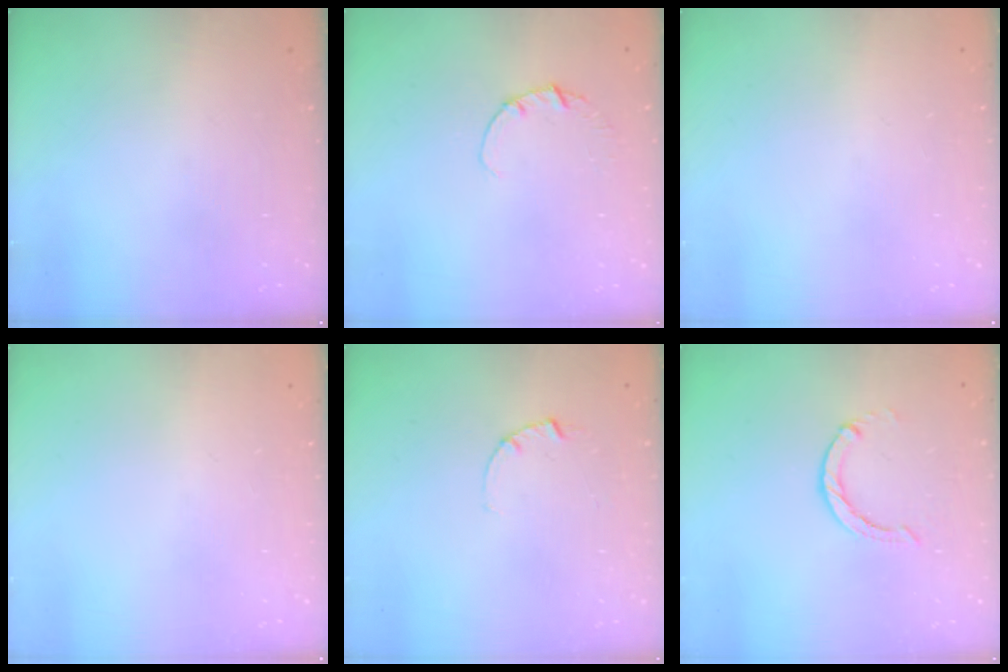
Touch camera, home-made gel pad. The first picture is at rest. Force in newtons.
{"total": 1.1, "press": 1.1, "slide": 0.1}
{"total": 0.0}
{"total": 0.0}
{"total": 2.5, "press": 2.5, "slide": 0.3}
{"total": 0.6, "press": 0.6, "slide": 0.2}